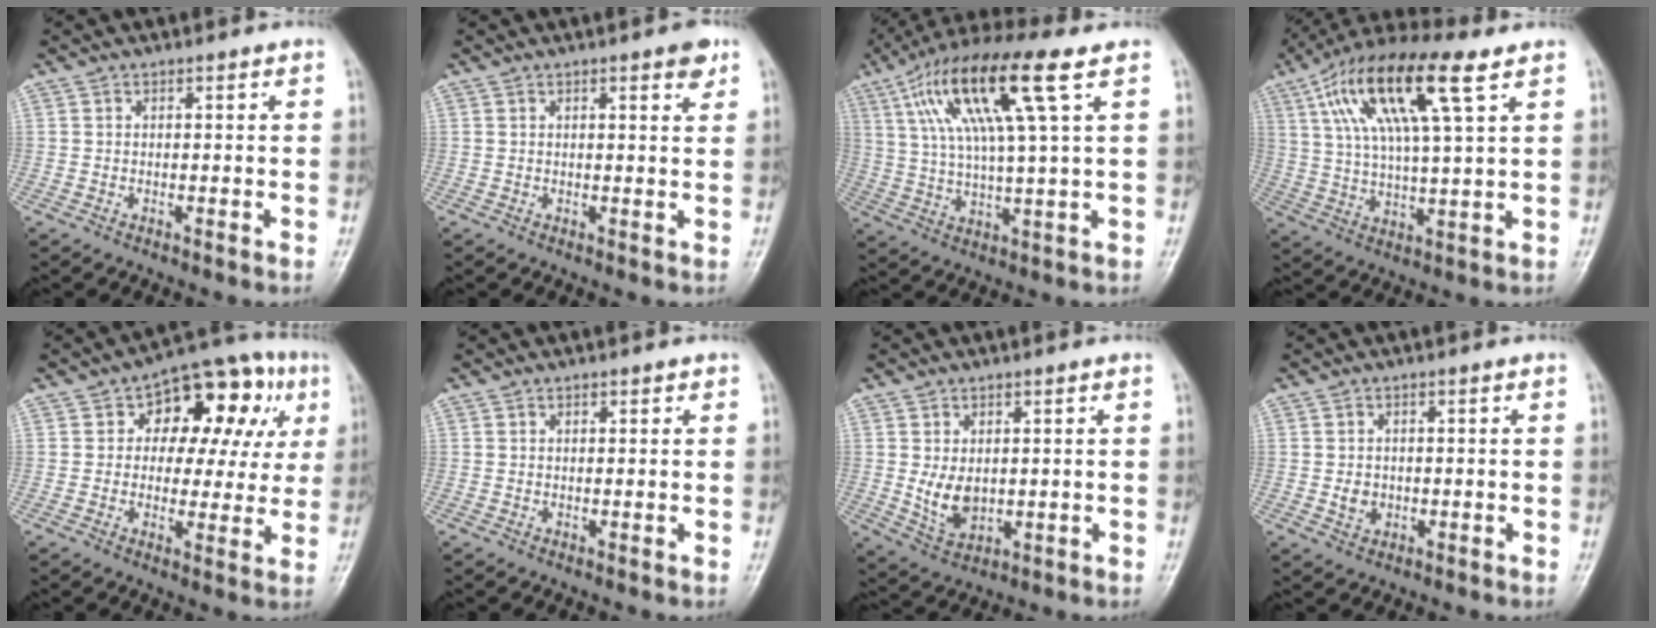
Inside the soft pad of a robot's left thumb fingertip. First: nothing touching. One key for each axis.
{"total": 3.0, "fx": 1.8, "fy": 0.8, "fz": 2.3, "tx": -0.024, "ty": -0.008, "tz": 0.020}
{"total": 17.7, "fx": 7.2, "fy": 2.7, "fz": 15.9, "tx": -0.313, "ty": 0.004, "tz": 0.128}
{"total": 18.4, "fx": 8.2, "fy": 4.7, "fz": 15.7, "tx": -0.301, "ty": 0.003, "tz": 0.149}
{"total": 16.3, "fx": 5.1, "fy": 10.2, "fz": 11.6, "tx": -0.082, "ty": 0.019, "tz": 0.062}
{"total": 0.8, "fx": 0.5, "fy": 0.5, "fz": 0.4, "tx": 0.002, "ty": -0.002, "tz": 0.004}
{"total": 6.1, "fx": 0.4, "fy": 4.3, "fz": 4.4, "tx": -0.065, "ty": -0.014, "tz": 0.023}
{"total": 2.7, "fx": -0.3, "fy": 2.3, "fz": 1.4, "tx": -0.015, "ty": 0.001, "tz": -0.001}